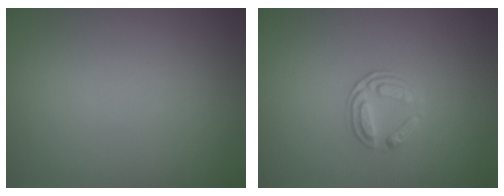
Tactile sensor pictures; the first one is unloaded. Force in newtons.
{"total": 2.0, "press": 1.4, "slide": 1.4}